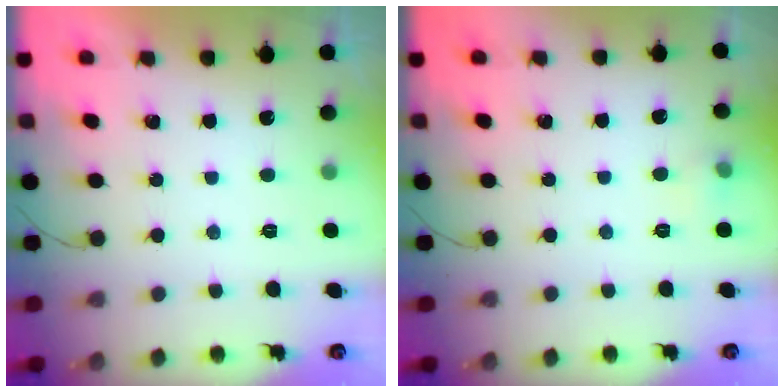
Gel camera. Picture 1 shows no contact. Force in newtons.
{"total": 4.8, "press": 4.6, "slide": 1.5}